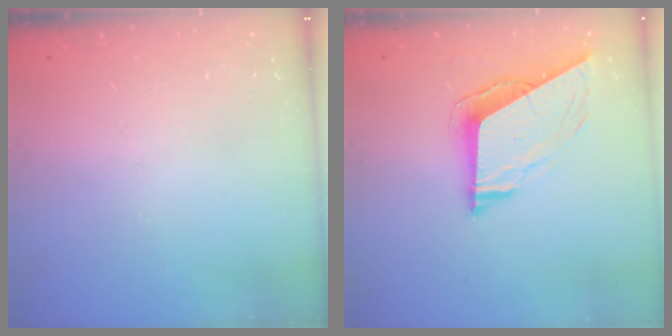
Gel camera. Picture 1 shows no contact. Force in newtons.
{"total": 8.9, "press": 8.9, "slide": 1.2}